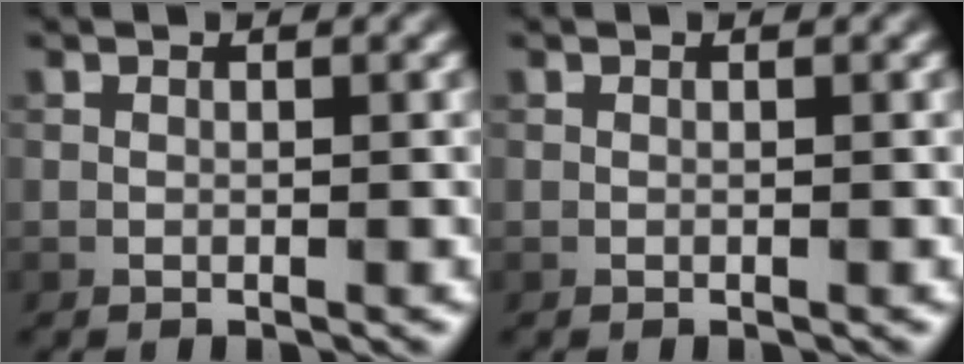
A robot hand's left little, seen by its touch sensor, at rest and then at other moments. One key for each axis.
{"total": 0.0}